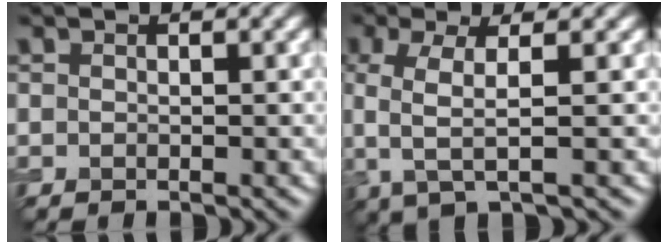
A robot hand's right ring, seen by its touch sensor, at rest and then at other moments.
{"total": 4.2, "force": [0.1, 1.2, 4.1], "torque": [-0.091, 0.002, -0.002]}